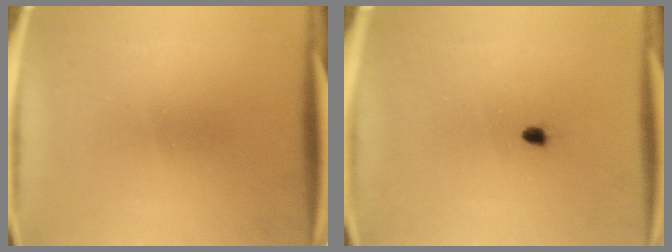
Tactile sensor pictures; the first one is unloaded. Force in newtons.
{"total": 1.0}